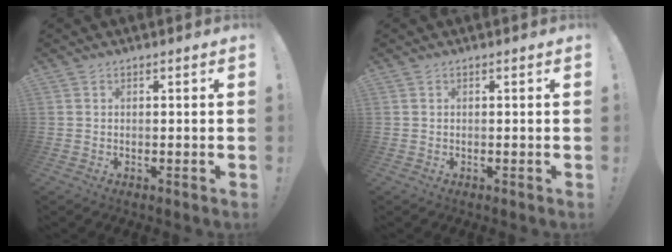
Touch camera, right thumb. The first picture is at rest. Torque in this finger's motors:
{"motor_torque": [-0.09, -0.02, -0.06, 0.06, 0.00]}